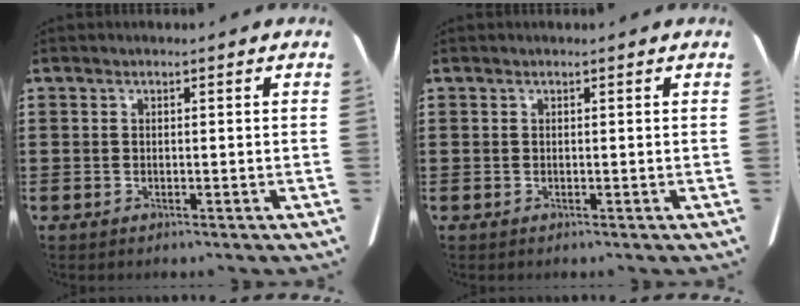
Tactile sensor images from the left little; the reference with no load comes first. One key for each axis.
{"total": 0.0}